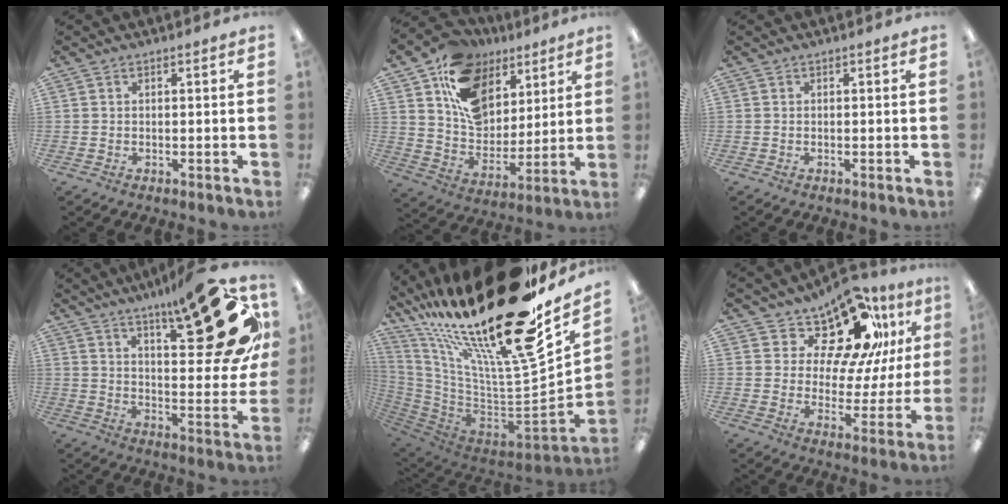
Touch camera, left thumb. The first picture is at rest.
{"total": 16.6, "force": [8.6, 11.8, 7.8], "torque": [-0.141, -0.039, 0.165]}
{"total": 0.0}
{"total": 23.8, "force": [13.9, 6.6, 18.2], "torque": [-0.249, -0.090, 0.213]}
{"total": 29.7, "force": [21.2, 7.6, 19.5], "torque": [-0.258, -0.193, 0.363]}
{"total": 16.1, "force": [12.1, 7.4, 7.6], "torque": [-0.131, -0.087, 0.208]}